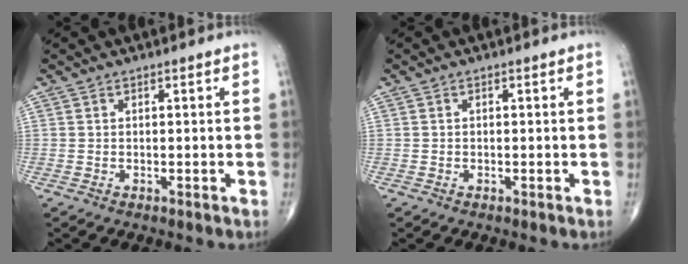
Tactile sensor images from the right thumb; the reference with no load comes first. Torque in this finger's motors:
{"motor_torque": [-0.14, 0.29, -0.15, -0.12, 0.05]}